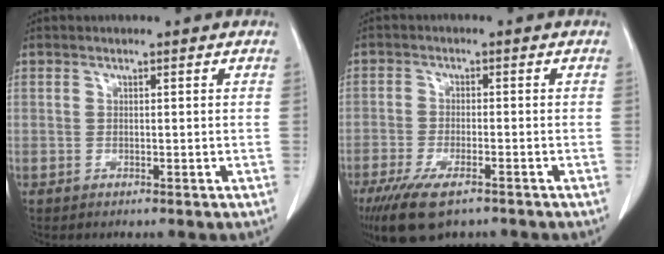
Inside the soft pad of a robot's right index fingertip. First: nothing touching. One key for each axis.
{"total": 8.9, "fx": -6.1, "fy": 2.7, "fz": 5.9, "tx": -0.107, "ty": -0.018, "tz": -0.102}